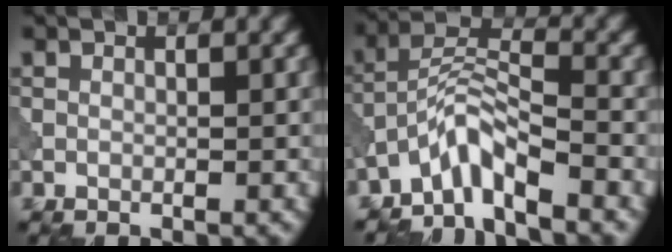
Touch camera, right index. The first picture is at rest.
{"total": 4.5, "force": [-3.6, 0.7, 2.7], "torque": [-0.051, 0.011, -0.081]}